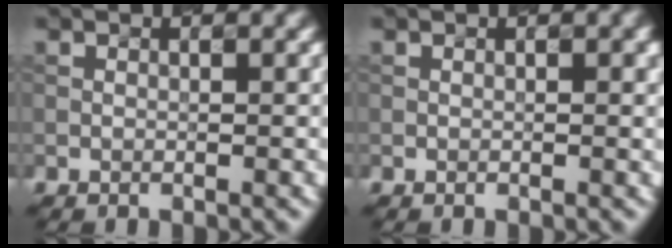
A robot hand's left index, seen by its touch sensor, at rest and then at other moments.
{"total": 0.5, "force": [0.0, 0.1, 0.5], "torque": [-0.004, 0.003, 0.002]}